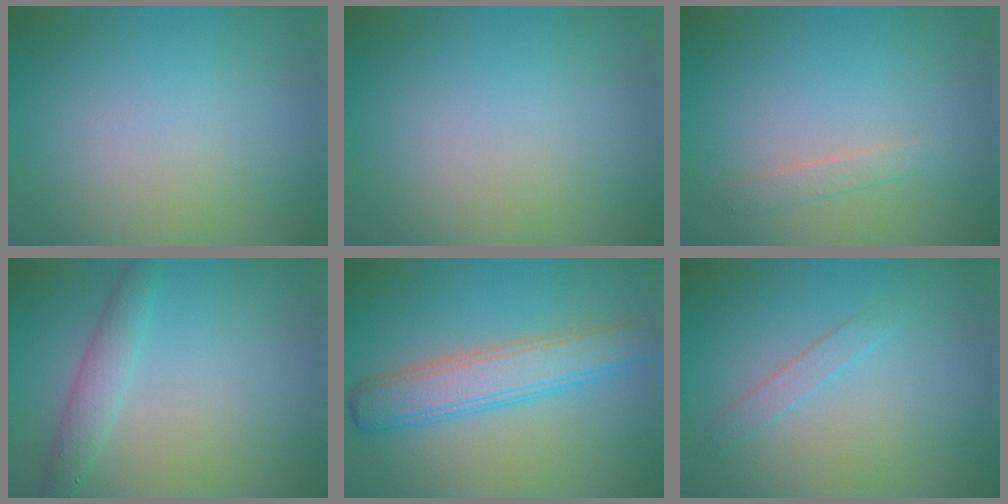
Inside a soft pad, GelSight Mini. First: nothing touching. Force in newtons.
{"total": 0.0}
{"total": 1.1, "press": 1.1, "slide": 0.0}
{"total": 2.3, "press": 2.3, "slide": 0.0}
{"total": 5.0, "press": 5.0, "slide": 0.2}
{"total": 1.2, "press": 1.2, "slide": 0.1}